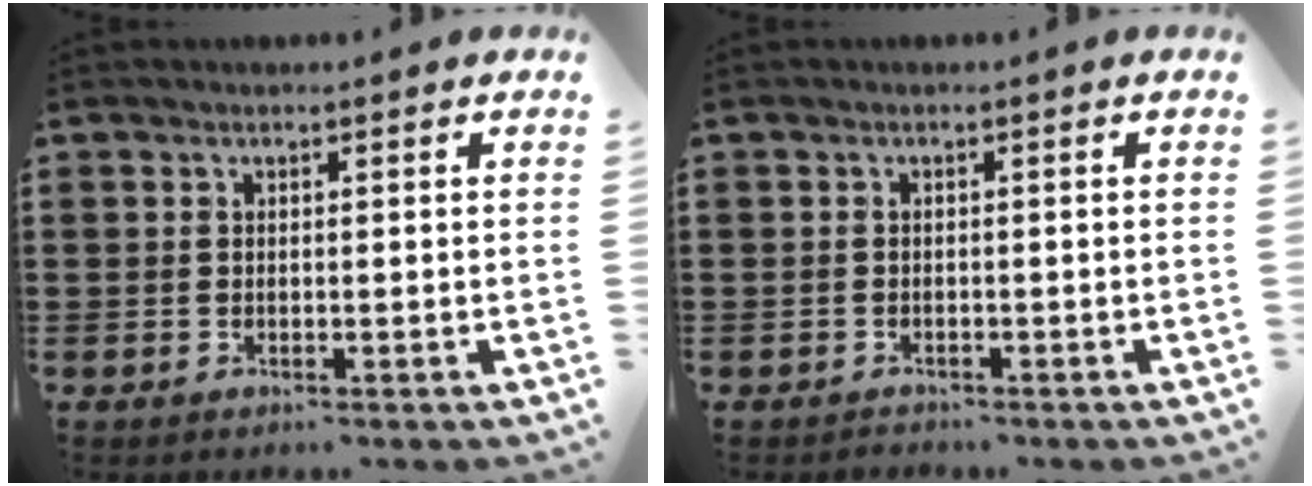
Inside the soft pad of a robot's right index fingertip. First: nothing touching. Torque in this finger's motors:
{"motor_torque": [-0.18, 0.14, 0.00, -0.02]}